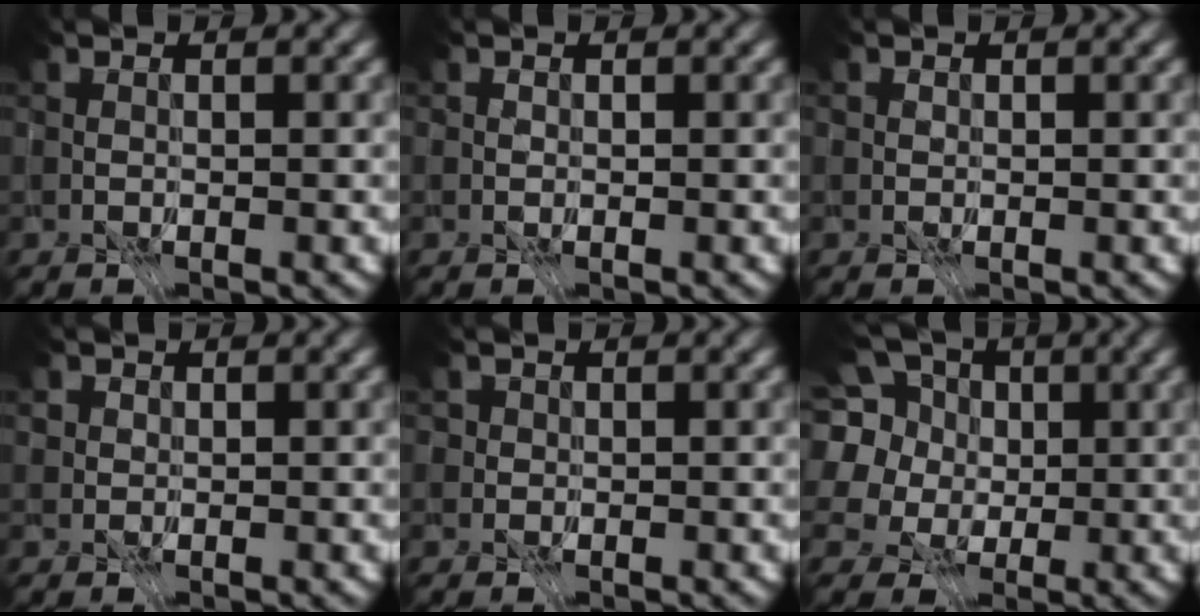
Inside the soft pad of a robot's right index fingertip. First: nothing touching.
{"total": 2.1, "force": [1.0, 1.5, 1.0], "torque": [-0.011, 0.008, 0.004]}
{"total": 2.2, "force": [1.2, 1.5, 1.0], "torque": [-0.010, 0.006, 0.008]}
{"total": 3.5, "force": [2.0, 2.5, 1.5], "torque": [-0.017, 0.004, 0.017]}
{"total": 2.9, "force": [1.5, 2.1, 1.3], "torque": [-0.016, 0.003, 0.008]}
{"total": 7.3, "force": [2.4, 5.4, 4.1], "torque": [-0.097, 0.016, 0.020]}